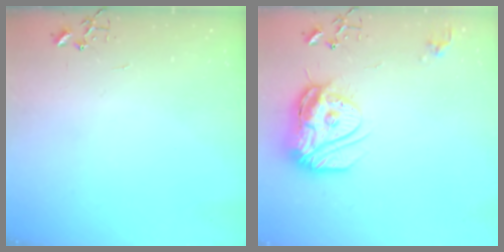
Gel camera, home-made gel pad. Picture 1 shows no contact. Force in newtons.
{"total": 17.0, "press": 16.9, "slide": 1.4}